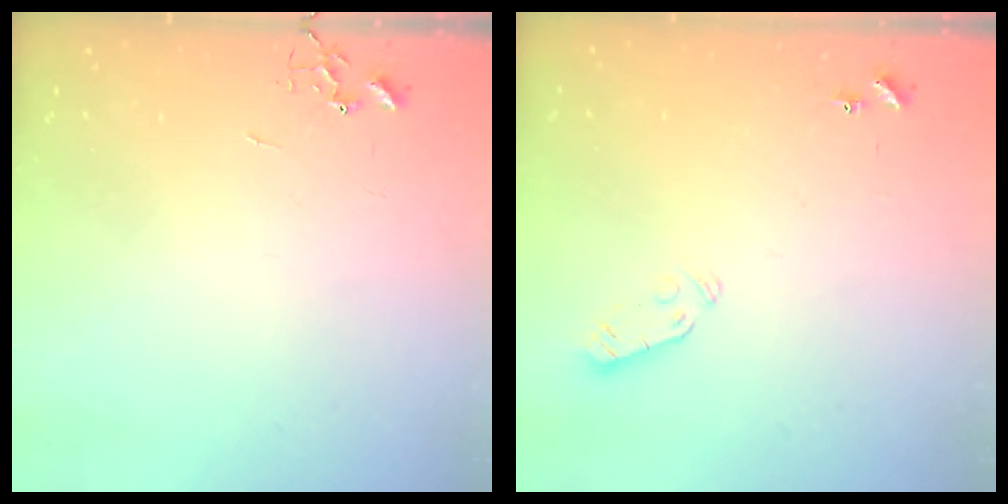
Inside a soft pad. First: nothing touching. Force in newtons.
{"total": 3.5, "press": 3.5, "slide": 0.4}